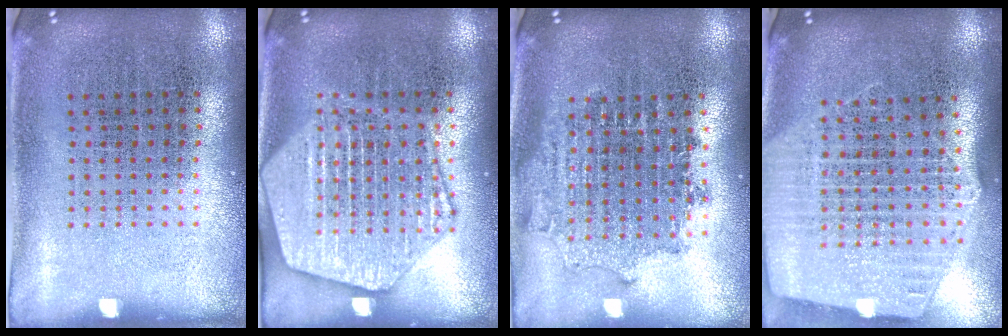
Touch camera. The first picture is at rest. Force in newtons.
{"total": 3.8, "press": 3.7, "slide": 0.5}
{"total": 1.7, "press": 1.4, "slide": 1.0}
{"total": 2.6, "press": 2.3, "slide": 1.3}